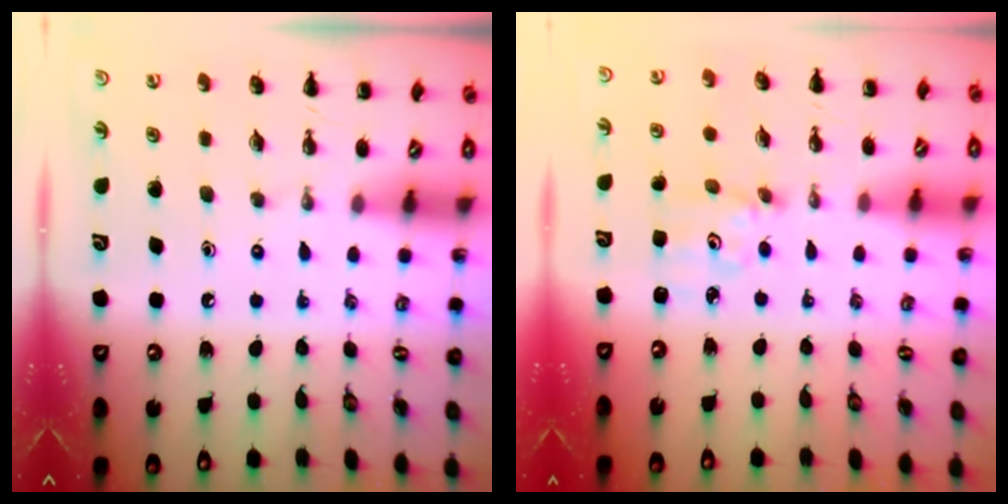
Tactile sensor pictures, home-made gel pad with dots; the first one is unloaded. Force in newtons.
{"total": 2.5, "press": 2.4, "slide": 0.4}